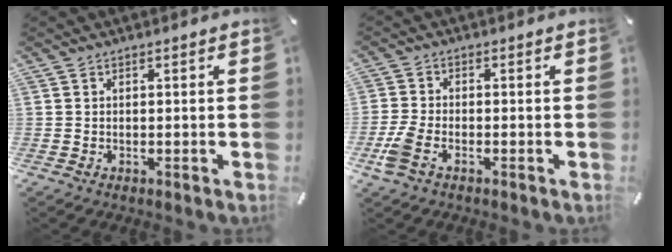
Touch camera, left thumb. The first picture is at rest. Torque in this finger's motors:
{"motor_torque": [-0.08, 0.02, 0.41, 0.22, 0.12]}